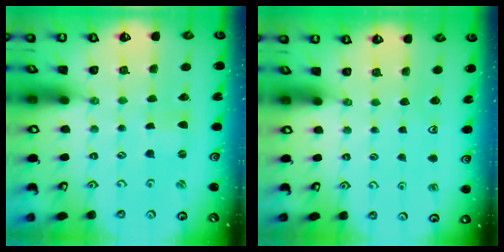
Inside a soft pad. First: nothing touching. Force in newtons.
{"total": 0.0}